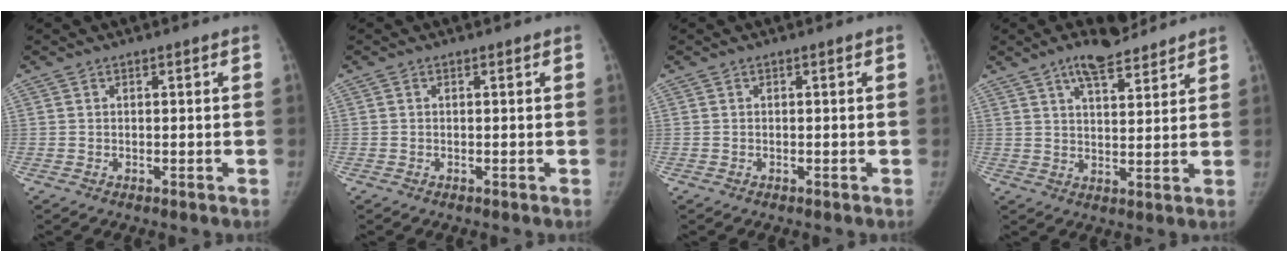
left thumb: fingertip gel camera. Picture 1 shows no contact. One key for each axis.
{"total": 0.0}
{"total": 0.0}
{"total": 9.1, "fx": 6.7, "fy": 3.2, "fz": 5.4, "tx": -0.070, "ty": -0.032, "tz": 0.109}